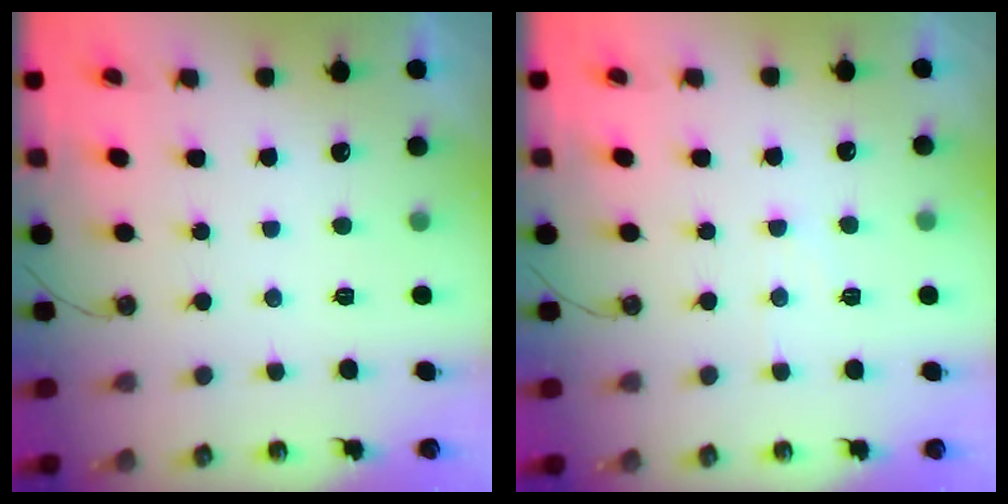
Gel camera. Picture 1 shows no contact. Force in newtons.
{"total": 3.6, "press": 3.6, "slide": 0.4}